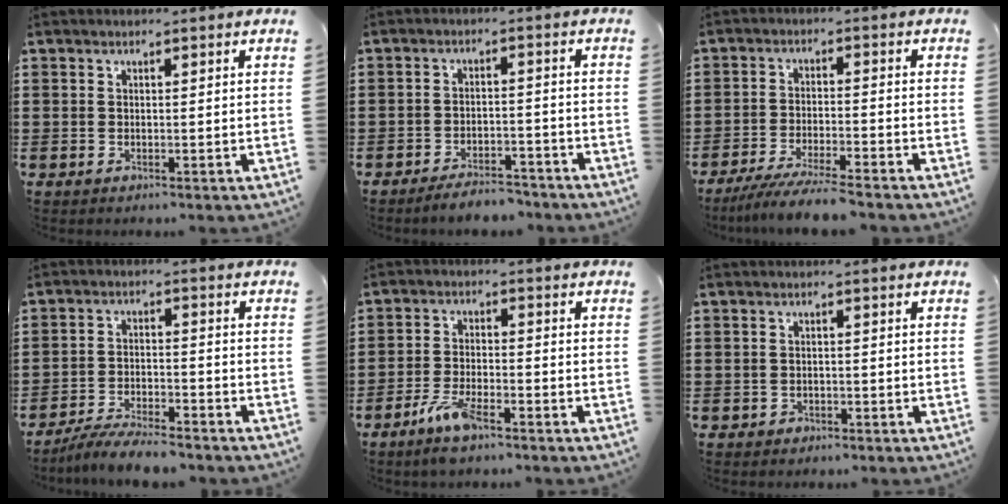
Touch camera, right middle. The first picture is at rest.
{"total": 4.2, "force": [-4.1, 0.4, 0.9], "torque": [-0.017, 0.004, -0.082]}
{"total": 5.8, "force": [-5.3, -0.2, 2.3], "torque": [-0.051, -0.018, -0.102]}
{"total": 5.7, "force": [-5.5, 0.3, 1.7], "torque": [-0.042, -0.005, -0.109]}
{"total": 5.5, "force": [-3.8, 1.5, 3.7], "torque": [-0.085, -0.002, -0.074]}
{"total": 1.0, "force": [-0.9, 0.5, 0.0], "torque": [-0.004, -0.001, -0.020]}